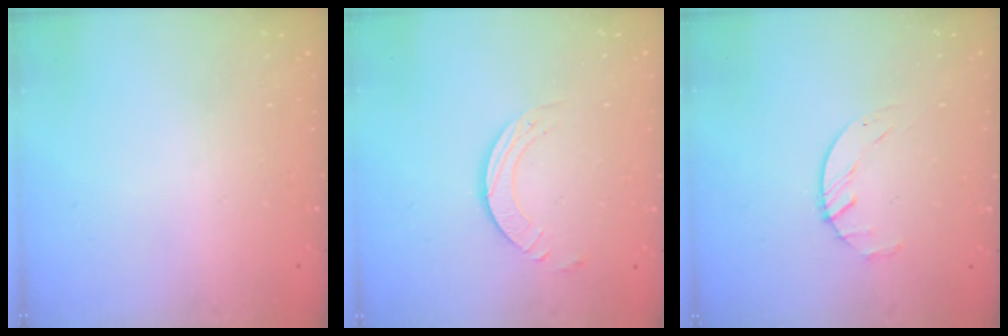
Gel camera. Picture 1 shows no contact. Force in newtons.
{"total": 3.7, "press": 3.7, "slide": 0.3}
{"total": 1.6, "press": 1.6, "slide": 0.3}